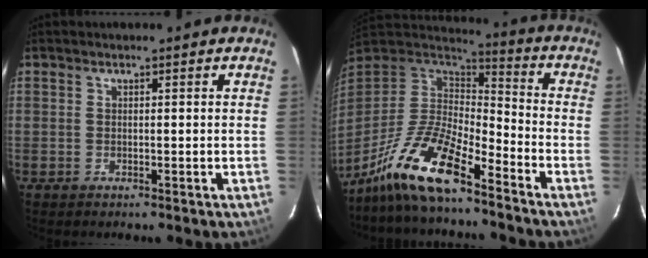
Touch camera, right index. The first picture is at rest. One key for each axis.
{"total": 15.3, "fx": -11.5, "fy": 3.3, "fz": 9.5, "tx": -0.197, "ty": -0.009, "tz": -0.222}